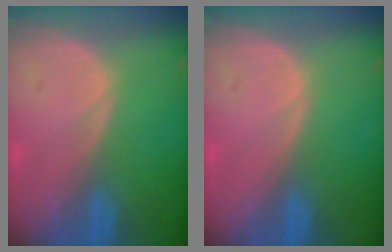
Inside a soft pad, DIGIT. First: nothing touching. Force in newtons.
{"total": 0.0}